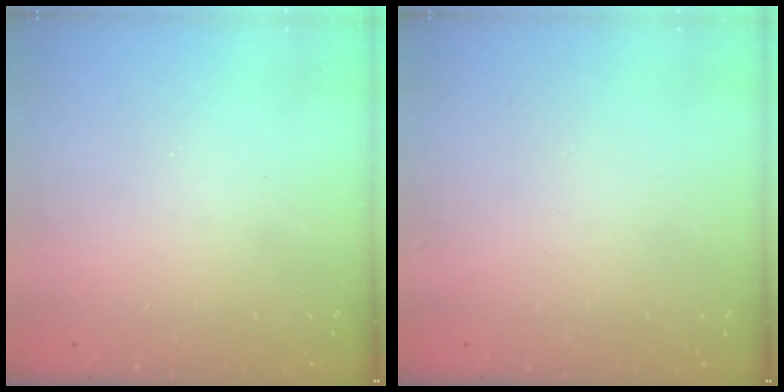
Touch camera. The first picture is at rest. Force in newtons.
{"total": 0.0}